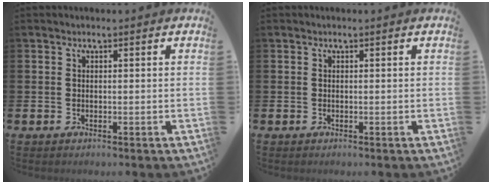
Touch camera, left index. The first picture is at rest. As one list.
[{"total": 0.0}]